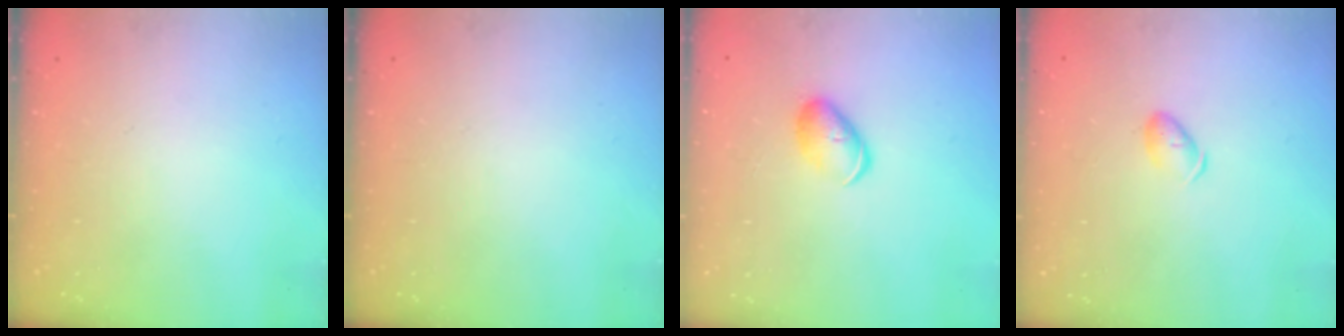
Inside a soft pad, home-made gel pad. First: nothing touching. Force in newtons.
{"total": 0.0}
{"total": 6.4, "press": 6.3, "slide": 0.8}
{"total": 5.4, "press": 5.4, "slide": 0.7}